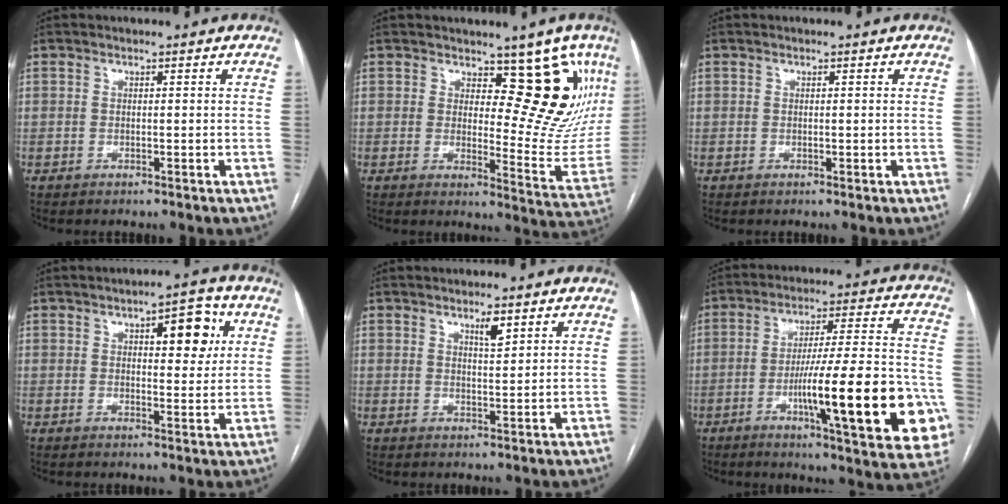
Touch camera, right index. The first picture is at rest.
{"total": 12.4, "force": [7.0, 5.5, 8.7], "torque": [-0.079, -0.021, 0.087]}
{"total": 0.0}
{"total": 7.5, "force": [2.7, 2.7, 6.4], "torque": [-0.080, 0.011, 0.033]}
{"total": 2.7, "force": [1.7, 0.5, 2.0], "torque": [-0.037, -0.003, 0.030]}
{"total": 22.8, "force": [-6.9, 2.7, 21.6], "torque": [-0.257, 0.004, -0.091]}